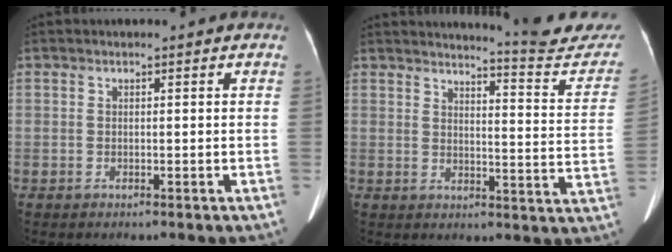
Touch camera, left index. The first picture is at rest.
{"total": 14.7, "force": [14.5, 0.0, 2.7], "torque": [-0.025, -0.095, 0.155]}